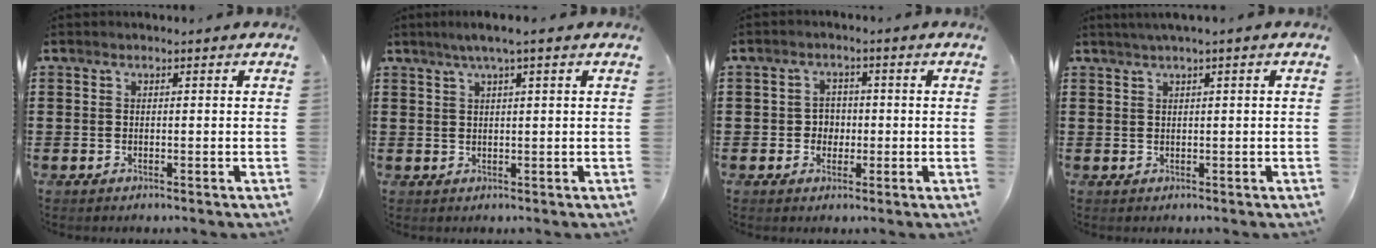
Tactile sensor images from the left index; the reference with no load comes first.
{"total": 2.5, "force": [1.4, -0.2, 2.1], "torque": [-0.041, 0.000, 0.023]}
{"total": 2.9, "force": [-0.4, 2.6, 1.2], "torque": [-0.032, 0.005, -0.012]}
{"total": 1.3, "force": [0.7, -0.2, 1.1], "torque": [-0.018, -0.001, 0.012]}